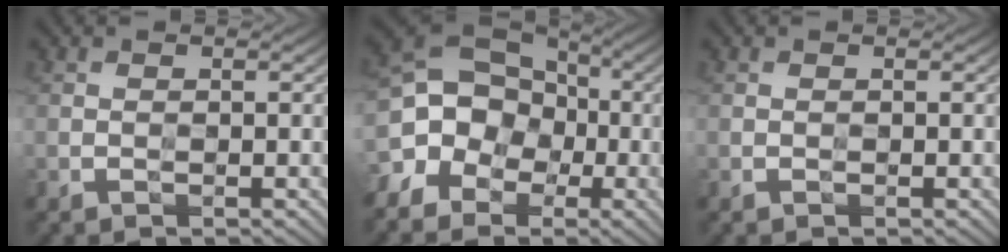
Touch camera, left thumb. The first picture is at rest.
{"total": 11.3, "force": [-2.7, 9.5, 5.5], "torque": [-0.122, -0.009, -0.076]}
{"total": 0.0}